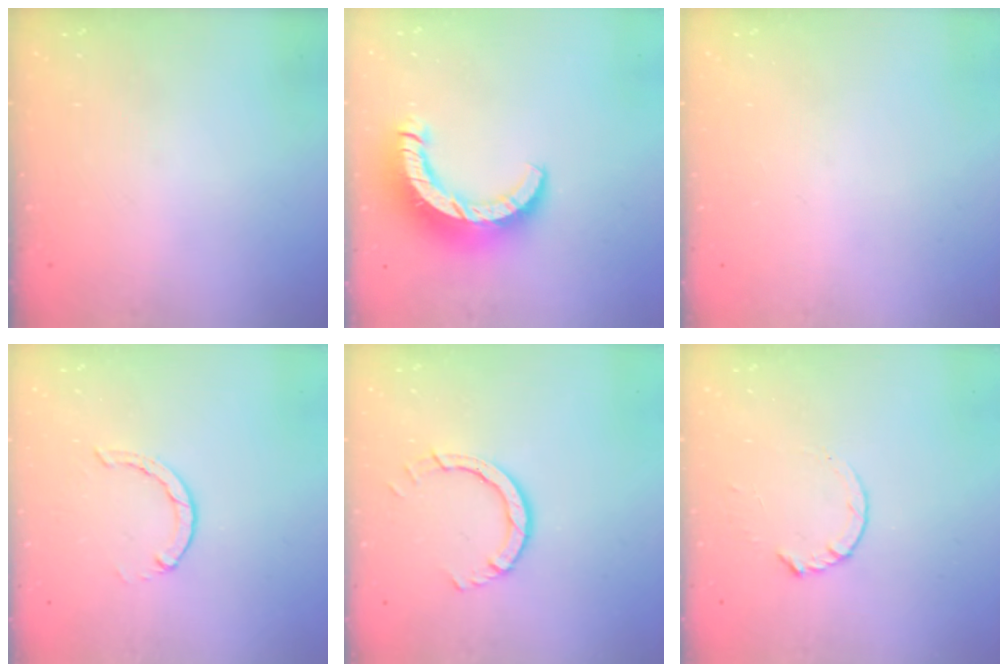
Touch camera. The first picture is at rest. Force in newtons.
{"total": 12.2, "press": 12.1, "slide": 1.3}
{"total": 0.0}
{"total": 1.3, "press": 1.2, "slide": 0.3}
{"total": 5.9, "press": 5.9, "slide": 0.5}
{"total": 4.2, "press": 4.2, "slide": 0.5}